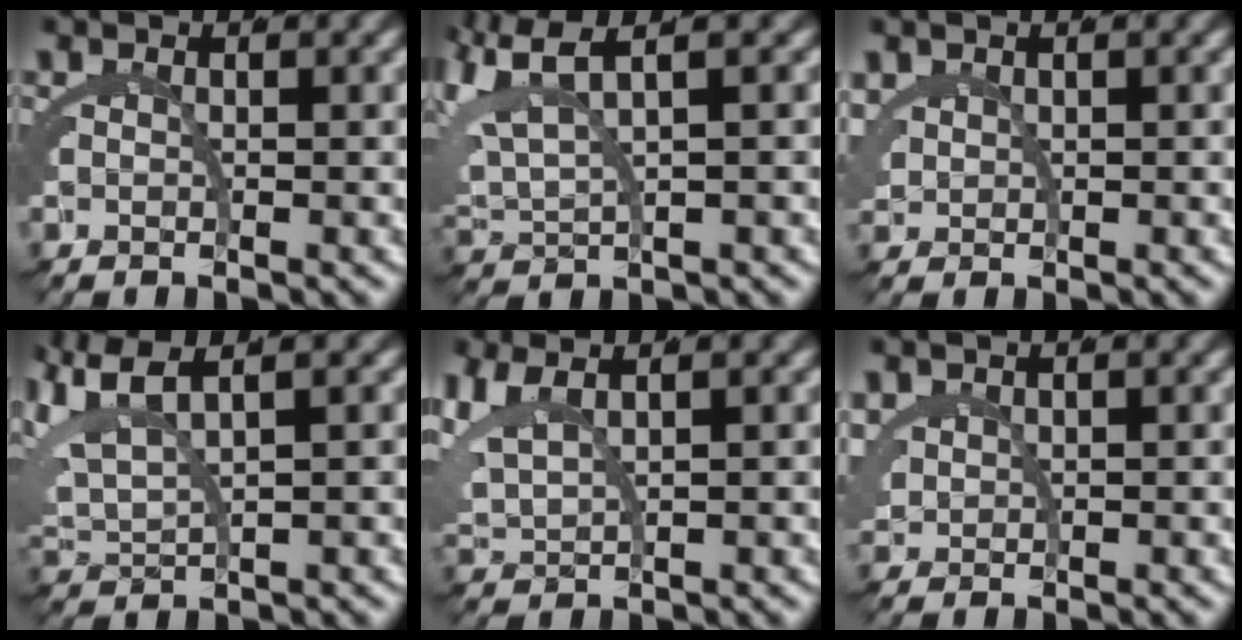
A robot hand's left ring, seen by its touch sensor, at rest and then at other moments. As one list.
[{"total": 4.8, "force": [2.4, 2.0, 3.6], "torque": [-0.081, 0.007, 0.049]}, {"total": 2.2, "force": [0.8, 1.9, 0.9], "torque": [-0.027, -0.005, 0.020]}, {"total": 4.2, "force": [2.5, 1.5, 3.0], "torque": [-0.081, 0.004, 0.056]}, {"total": 2.9, "force": [2.2, 0.7, 1.7], "torque": [-0.057, 0.002, 0.051]}, {"total": 2.6, "force": [0.8, 2.2, 1.1], "torque": [-0.031, -0.006, 0.020]}]